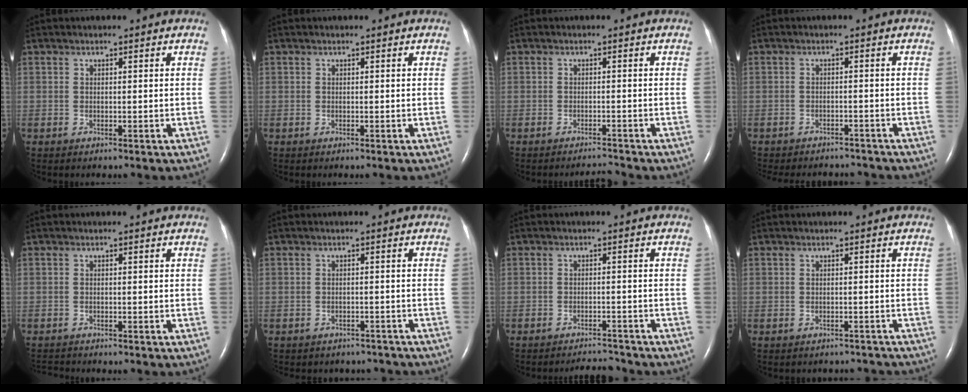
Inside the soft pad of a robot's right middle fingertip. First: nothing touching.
{"total": 0.0}
{"total": 1.8, "force": [-1.7, -0.5, -0.1], "torque": [-0.004, -0.011, -0.026]}
{"total": 5.4, "force": [-5.0, 2.0, -0.1], "torque": [-0.001, 0.007, -0.057]}
{"total": 1.6, "force": [-1.6, -0.1, -0.1], "torque": [-0.001, -0.011, -0.027]}
{"total": 5.7, "force": [-5.1, 2.6, 0.4], "torque": [-0.012, 0.009, -0.051]}
{"total": 3.3, "force": [-3.3, -0.1, -0.2], "torque": [-0.001, -0.008, -0.051]}
{"total": 4.2, "force": [-3.9, 1.5, 0.2], "torque": [-0.004, 0.002, -0.038]}